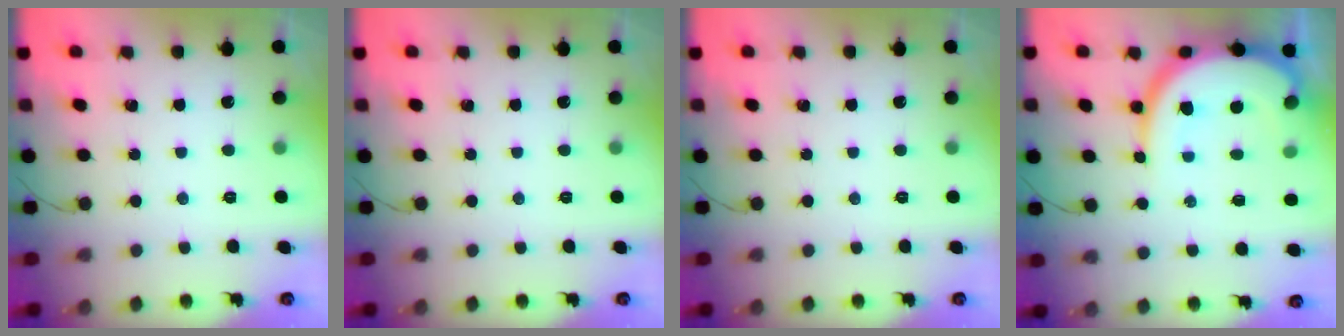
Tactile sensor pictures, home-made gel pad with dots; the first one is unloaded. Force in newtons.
{"total": 0.0}
{"total": 0.0}
{"total": 14.0, "press": 14.0, "slide": 1.4}